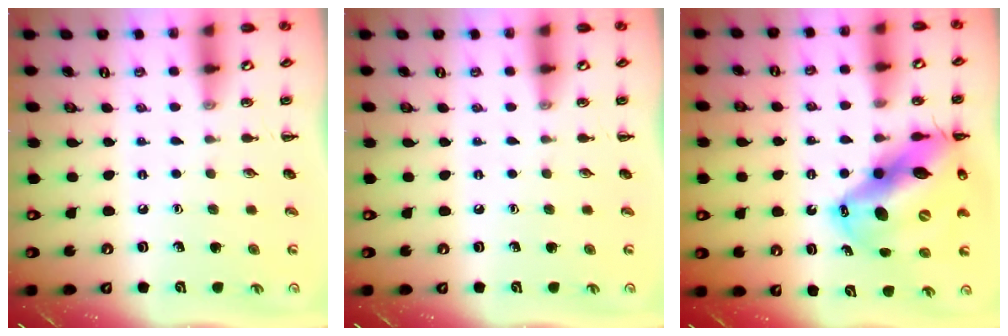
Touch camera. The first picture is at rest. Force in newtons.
{"total": 0.0}
{"total": 19.8, "press": 18.9, "slide": 5.6}